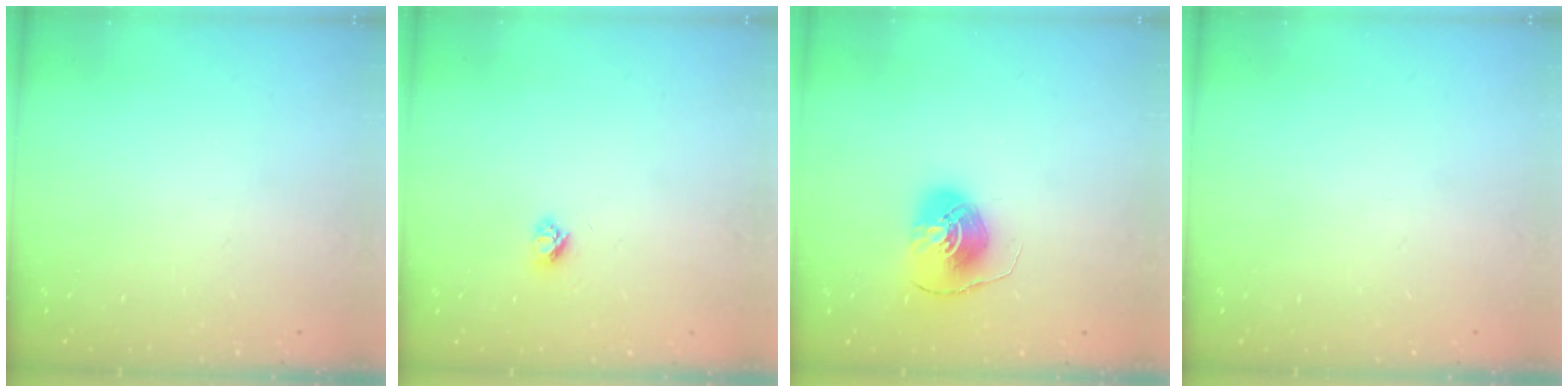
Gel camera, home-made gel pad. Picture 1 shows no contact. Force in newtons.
{"total": 3.1, "press": 3.0, "slide": 0.4}
{"total": 8.8, "press": 8.7, "slide": 0.7}
{"total": 0.0}